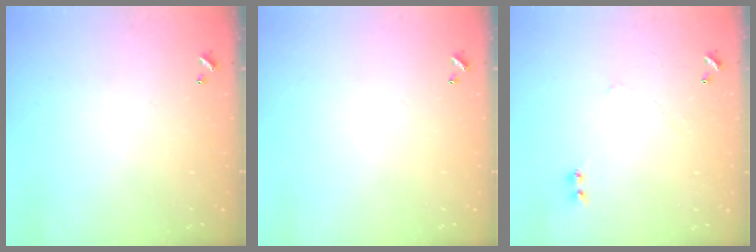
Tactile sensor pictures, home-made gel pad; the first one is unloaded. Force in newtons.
{"total": 0.0}
{"total": 2.9, "press": 2.9, "slide": 0.4}